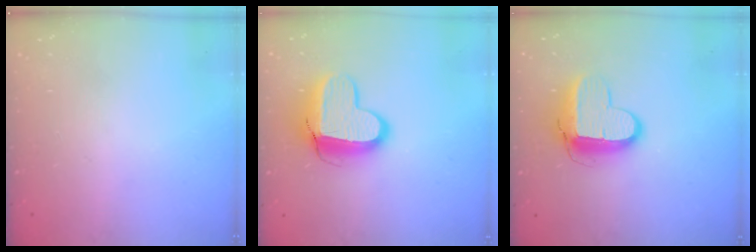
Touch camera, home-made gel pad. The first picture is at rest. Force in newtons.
{"total": 12.8, "press": 12.8, "slide": 1.3}
{"total": 11.4, "press": 11.3, "slide": 0.9}